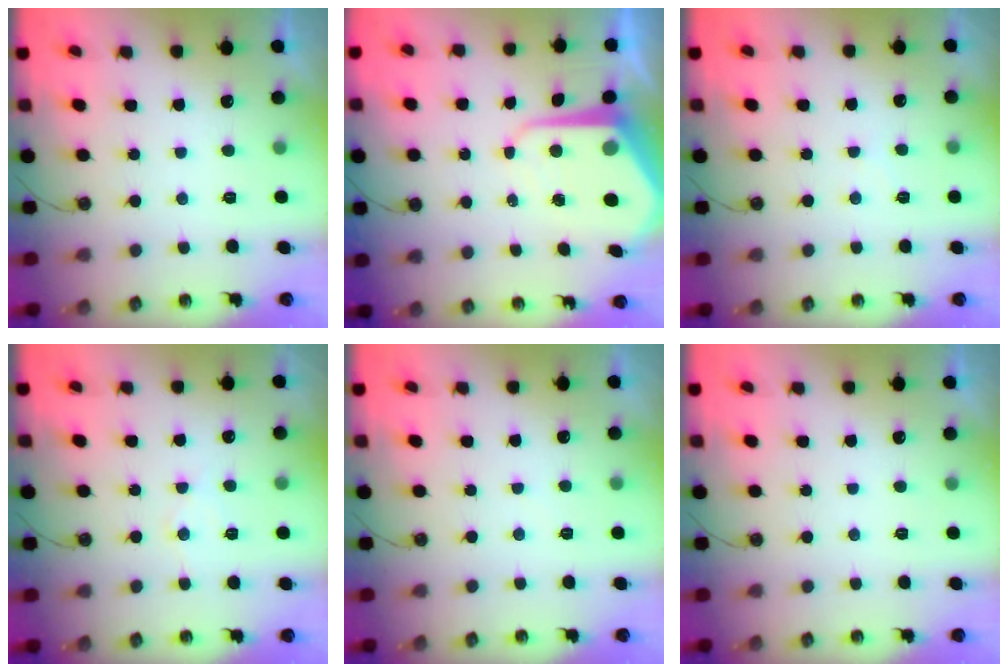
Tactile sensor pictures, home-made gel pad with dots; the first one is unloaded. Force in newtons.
{"total": 9.5, "press": 9.5, "slide": 0.7}
{"total": 4.1, "press": 4.0, "slide": 0.6}
{"total": 7.0, "press": 7.0, "slide": 0.6}
{"total": 1.2, "press": 1.2, "slide": 0.3}
{"total": 0.0}